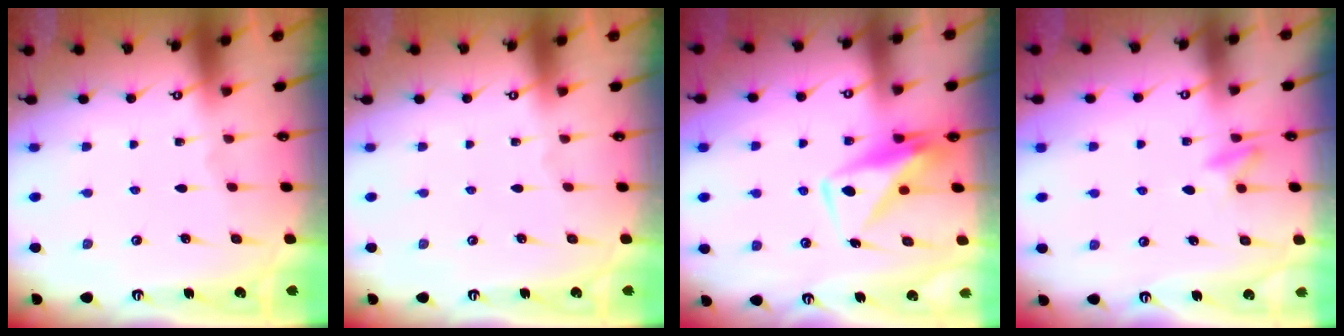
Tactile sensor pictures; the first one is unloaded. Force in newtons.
{"total": 0.0}
{"total": 7.3, "press": 7.3, "slide": 0.9}
{"total": 7.8, "press": 7.7, "slide": 1.5}